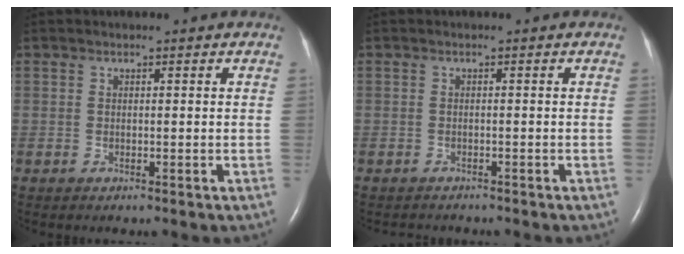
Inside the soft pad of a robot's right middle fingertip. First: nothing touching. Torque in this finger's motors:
{"motor_torque": [0.20, -0.28, -0.03, -0.01]}